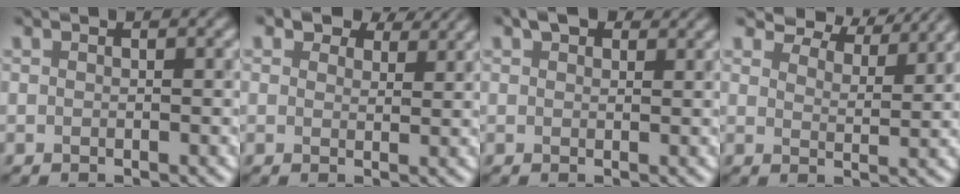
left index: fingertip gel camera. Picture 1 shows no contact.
{"total": 4.6, "force": [3.4, 2.3, 2.0], "torque": [-0.035, 0.004, 0.041]}
{"total": 2.3, "force": [1.6, 1.2, 1.2], "torque": [-0.018, 0.007, 0.020]}
{"total": 6.8, "force": [6.2, 1.7, 2.2], "torque": [-0.038, -0.005, 0.097]}